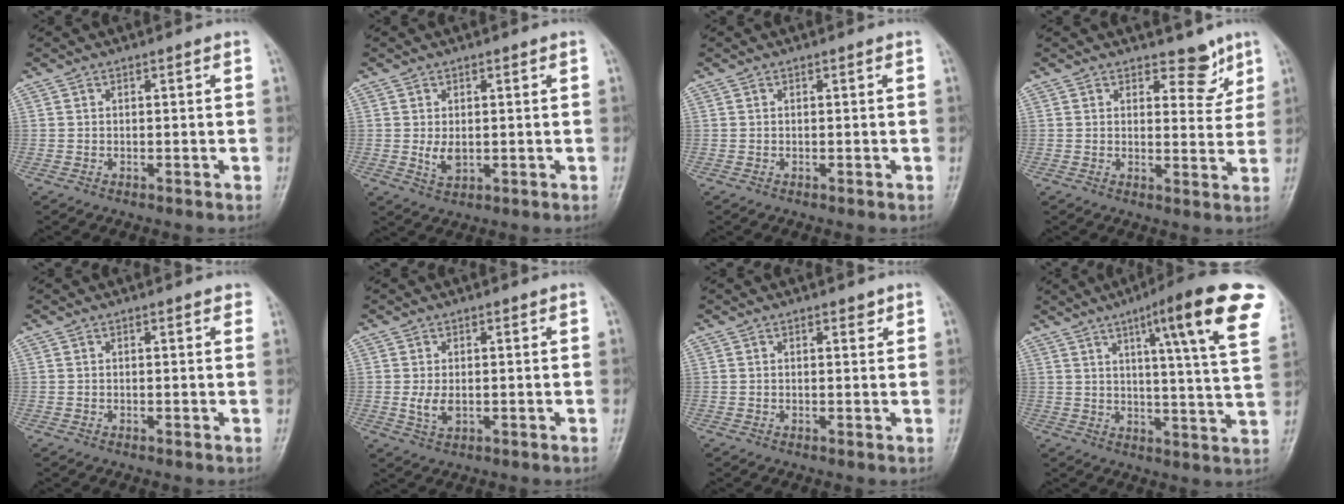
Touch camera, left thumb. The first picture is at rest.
{"total": 3.1, "force": [0.1, 1.9, 2.5], "torque": [-0.041, -0.009, 0.008]}
{"total": 0.0}
{"total": 5.3, "force": [3.8, 2.8, 2.3], "torque": [0.002, -0.026, 0.050]}
{"total": 1.2, "force": [0.7, 0.5, 0.8], "torque": [-0.008, -0.001, 0.005]}
{"total": 3.1, "force": [0.0, 1.8, 2.5], "torque": [-0.049, -0.008, 0.002]}
{"total": 1.5, "force": [1.0, 0.7, 0.9], "torque": [-0.005, -0.004, 0.011]}
{"total": 19.7, "force": [9.8, 2.1, 16.9], "torque": [-0.215, -0.031, 0.122]}